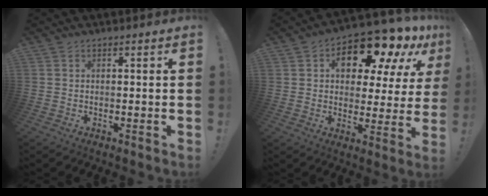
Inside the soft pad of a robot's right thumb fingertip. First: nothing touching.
{"total": 15.6, "force": [9.5, 7.3, 10.0], "torque": [-0.142, -0.065, 0.157]}